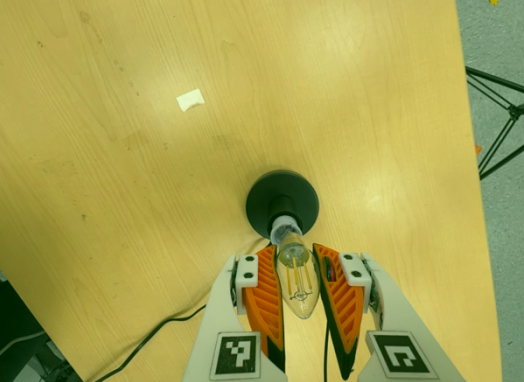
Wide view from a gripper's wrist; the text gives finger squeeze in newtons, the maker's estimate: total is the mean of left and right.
{"total": 20.3, "left": 21.8, "right": 18.7}